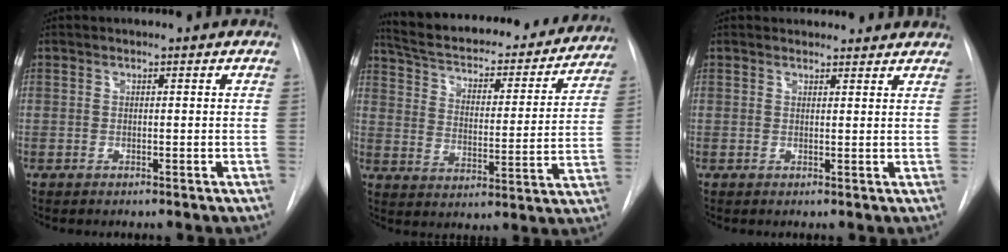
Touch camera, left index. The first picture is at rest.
{"total": 28.7, "force": [25.4, 7.4, 11.2], "torque": [-0.187, -0.024, 0.336]}
{"total": 8.2, "force": [7.8, 2.1, 1.5], "torque": [-0.005, 0.023, 0.081]}